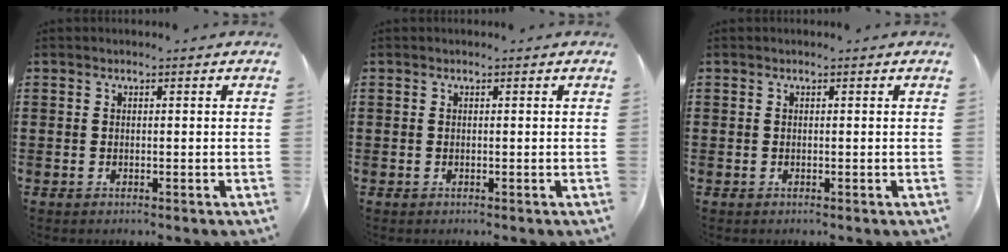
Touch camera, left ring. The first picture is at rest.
{"total": 0.0}
{"total": 0.0}